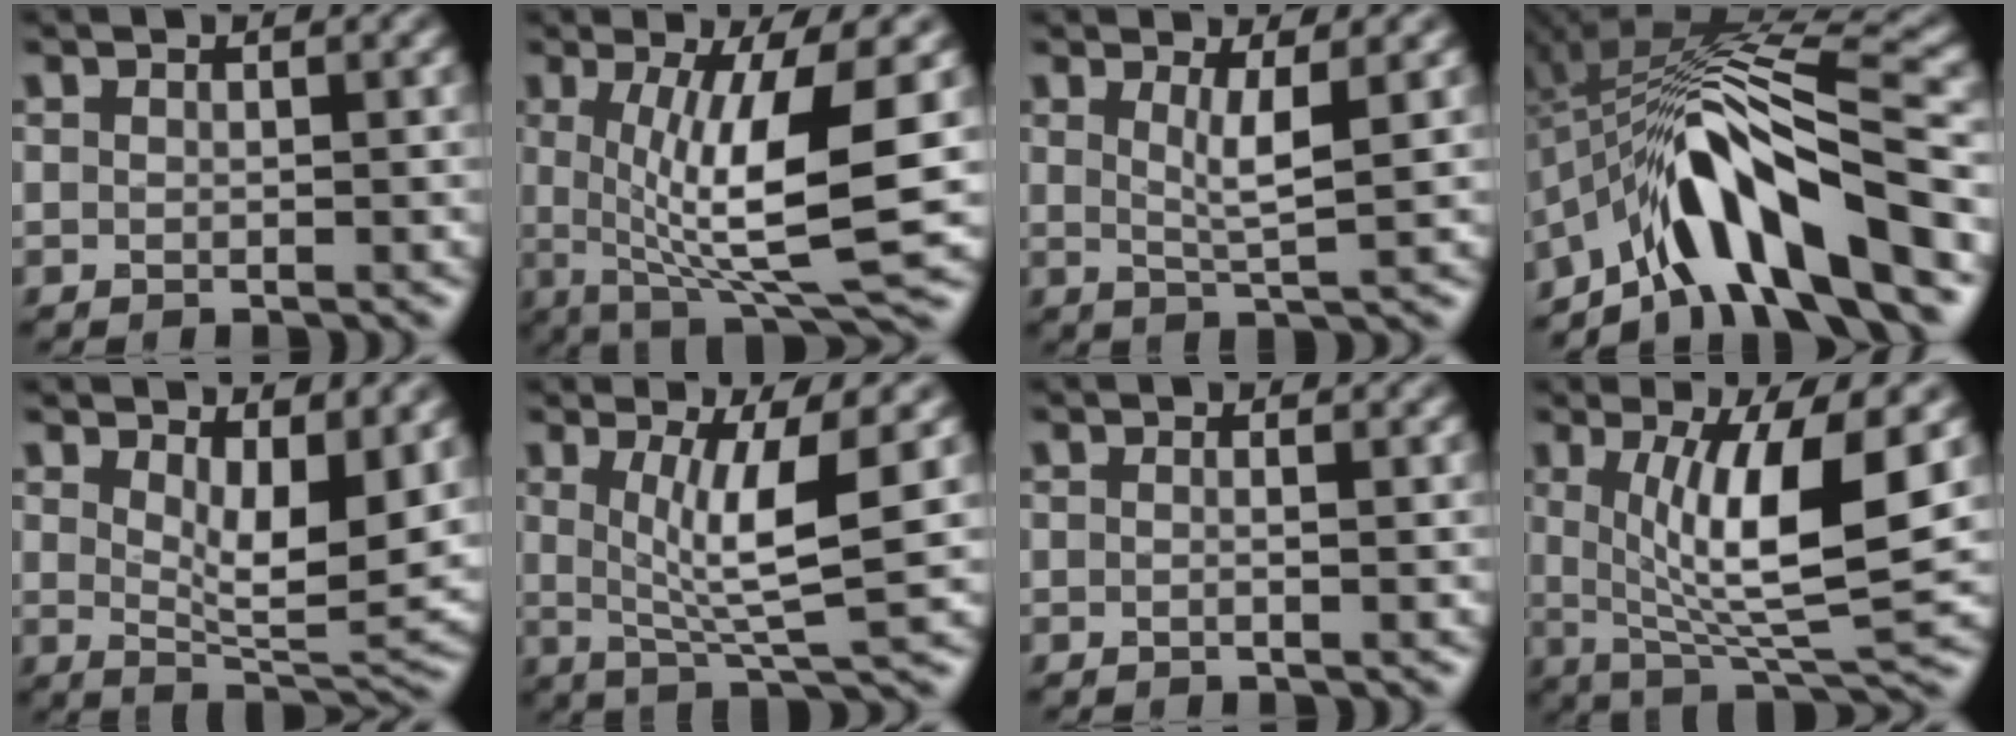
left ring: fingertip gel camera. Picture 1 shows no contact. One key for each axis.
{"total": 10.2, "fx": 0.5, "fy": 2.2, "fz": 10.0, "tx": -0.152, "ty": -0.009, "tz": 0.013}
{"total": 3.0, "fx": 0.8, "fy": 0.6, "fz": 2.8, "tx": -0.048, "ty": -0.008, "tz": 0.015}
{"total": 11.1, "fx": -6.0, "fy": 2.6, "fz": 9.0, "tx": -0.136, "ty": 0.018, "tz": -0.103}
{"total": 6.6, "fx": 2.4, "fy": 2.4, "fz": 5.7, "tx": -0.089, "ty": -0.021, "tz": 0.046}
{"total": 6.4, "fx": 1.0, "fy": 1.2, "fz": 6.2, "tx": -0.107, "ty": -0.008, "tz": 0.021}
{"total": 1.3, "fx": 0.1, "fy": 0.6, "fz": 1.1, "tx": -0.004, "ty": -0.013, "tz": -0.014}
{"total": 9.8, "fx": 1.5, "fy": 2.2, "fz": 9.4, "tx": -0.152, "ty": -0.013, "tz": 0.032}